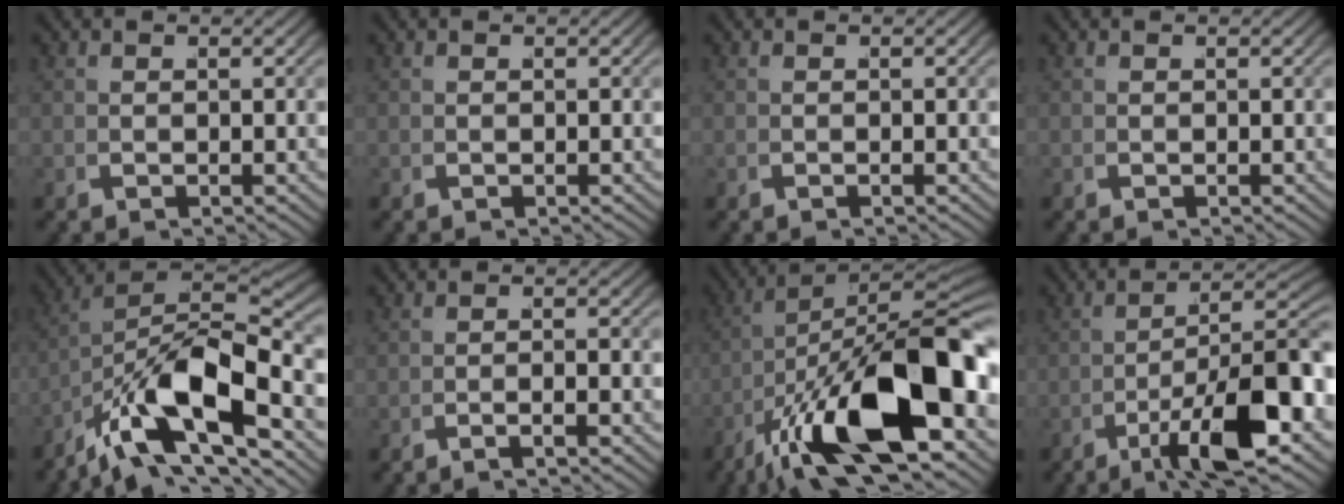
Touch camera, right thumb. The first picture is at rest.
{"total": 0.0}
{"total": 0.0}
{"total": 0.0}
{"total": 13.0, "force": [-2.6, 7.1, 10.5], "torque": [-0.201, -0.033, -0.025]}
{"total": 1.0, "force": [-0.8, -0.3, 0.6], "torque": [-0.010, 0.009, -0.018]}
{"total": 18.7, "force": [-2.1, 9.4, 16.1], "torque": [-0.277, -0.045, -0.007]}
{"total": 11.3, "force": [-1.7, 5.2, 9.9], "torque": [-0.164, -0.025, -0.011]}